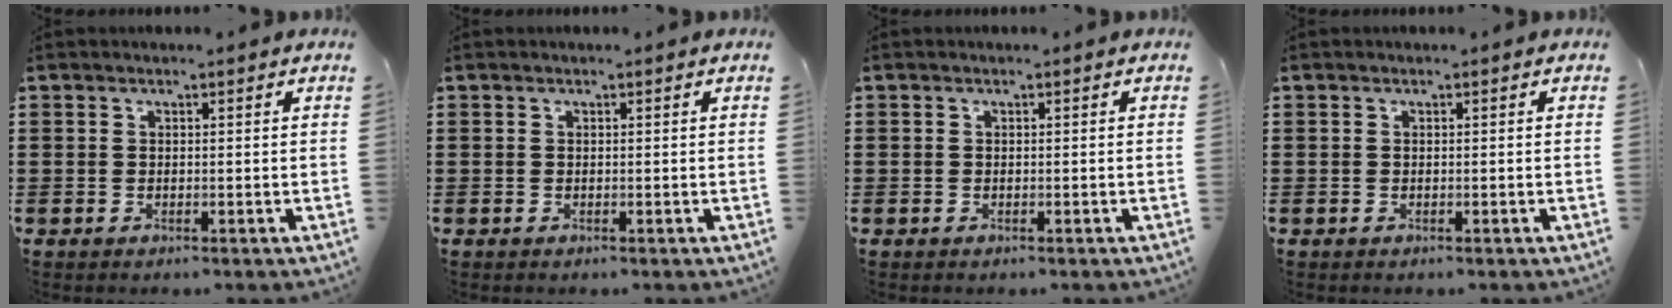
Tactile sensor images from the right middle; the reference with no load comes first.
{"total": 0.0}
{"total": 0.5, "force": [-0.2, 0.5, -0.1], "torque": [0.001, 0.006, -0.006]}
{"total": 0.0}